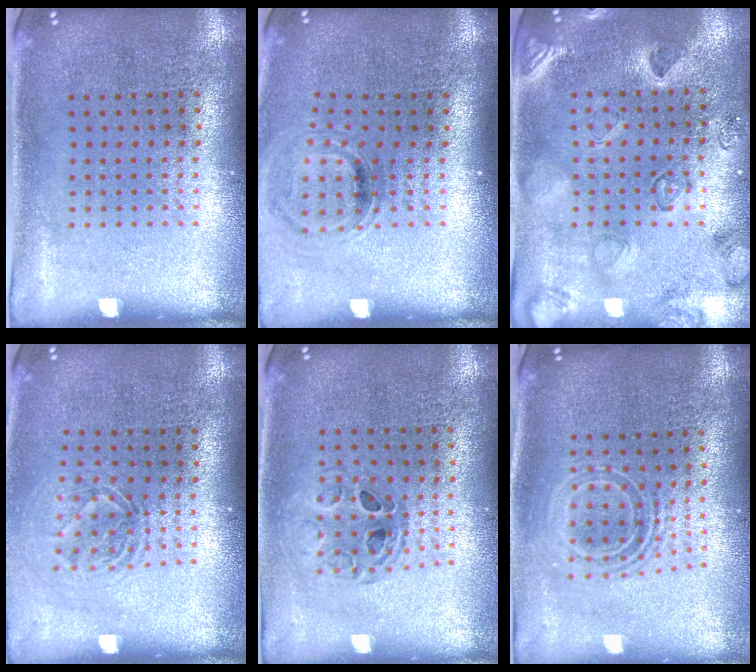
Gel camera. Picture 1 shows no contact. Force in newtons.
{"total": 0.9, "press": 0.8, "slide": 0.3}
{"total": 2.3, "press": 2.1, "slide": 0.9}
{"total": 1.6, "press": 1.3, "slide": 1.1}
{"total": 0.8, "press": 0.8, "slide": 0.1}
{"total": 1.7, "press": 1.4, "slide": 1.1}